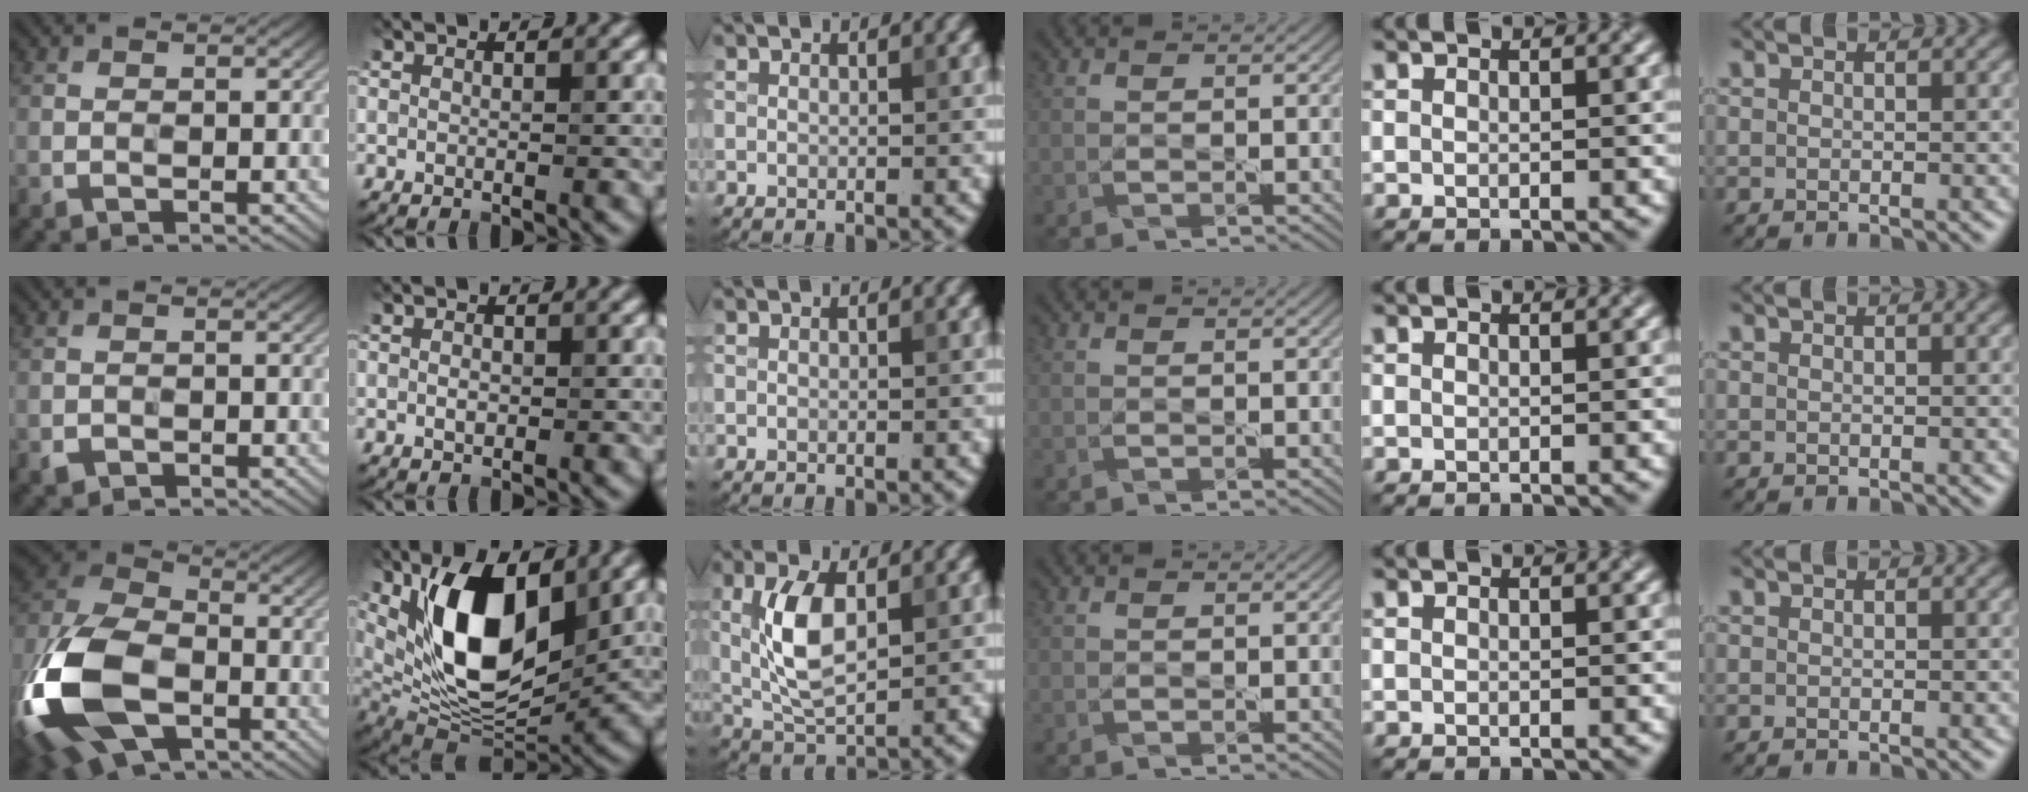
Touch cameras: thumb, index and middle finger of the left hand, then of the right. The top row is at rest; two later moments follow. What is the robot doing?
{"motion": "lift_and_place", "object": "knife"}